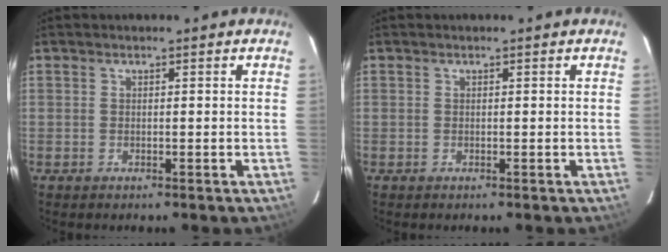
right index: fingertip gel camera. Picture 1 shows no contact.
{"total": 0.0}